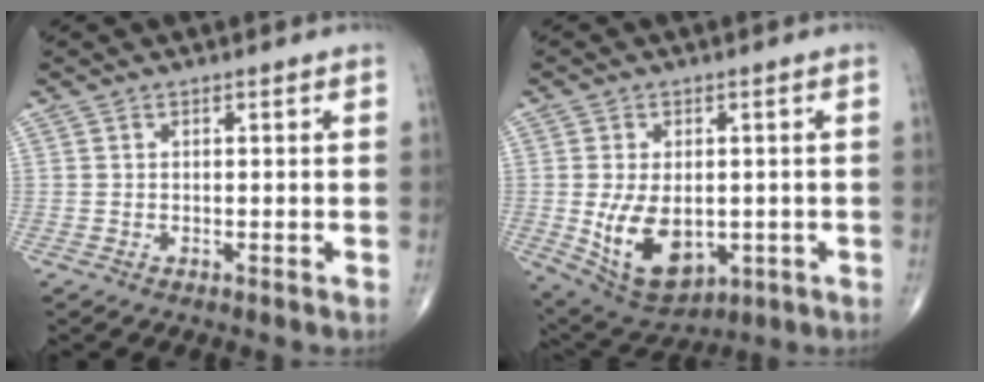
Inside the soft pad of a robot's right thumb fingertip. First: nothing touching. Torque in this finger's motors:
{"motor_torque": [-0.21, 1.09, 0.76, 0.74, 0.31]}